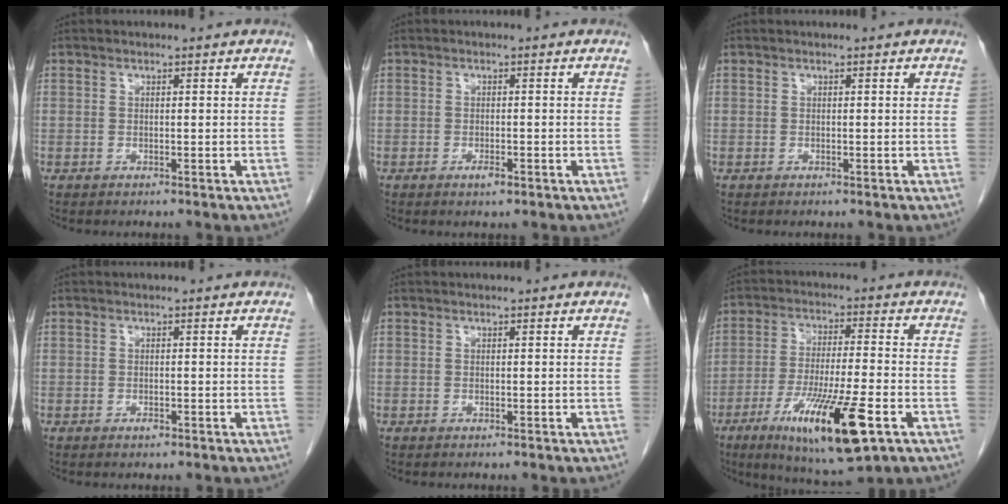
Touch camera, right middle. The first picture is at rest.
{"total": 1.4, "force": [-0.8, 0.5, 1.0], "torque": [-0.019, -0.001, -0.011]}
{"total": 0.0}
{"total": 0.7, "force": [-0.4, 0.3, 0.4], "torque": [-0.008, 0.001, -0.005]}
{"total": 0.0}
{"total": 15.8, "force": [-7.1, 2.0, 14.0], "torque": [-0.254, -0.034, -0.113]}